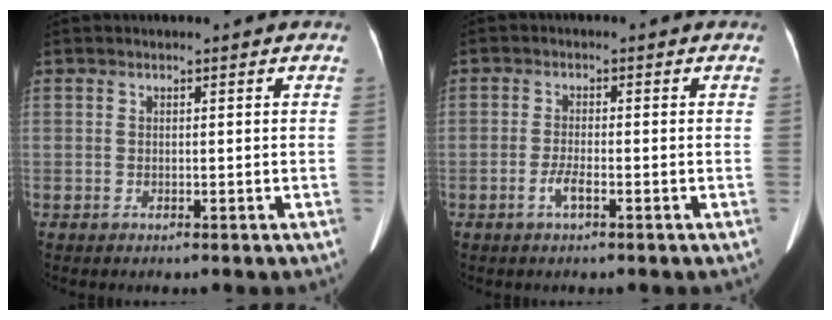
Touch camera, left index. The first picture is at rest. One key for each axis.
{"total": 2.2, "fx": -1.3, "fy": 0.2, "fz": 1.8, "tx": -0.043, "ty": -0.004, "tz": -0.027}